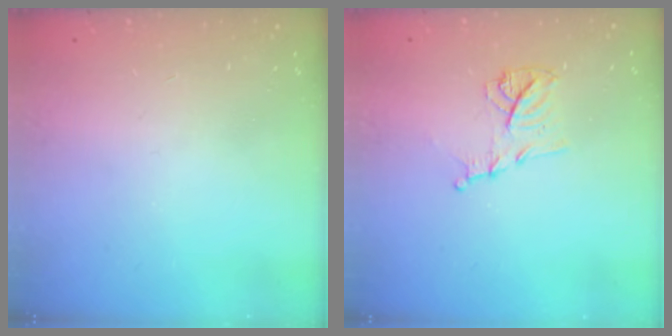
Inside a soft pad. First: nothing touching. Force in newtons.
{"total": 10.3, "press": 10.3, "slide": 0.5}